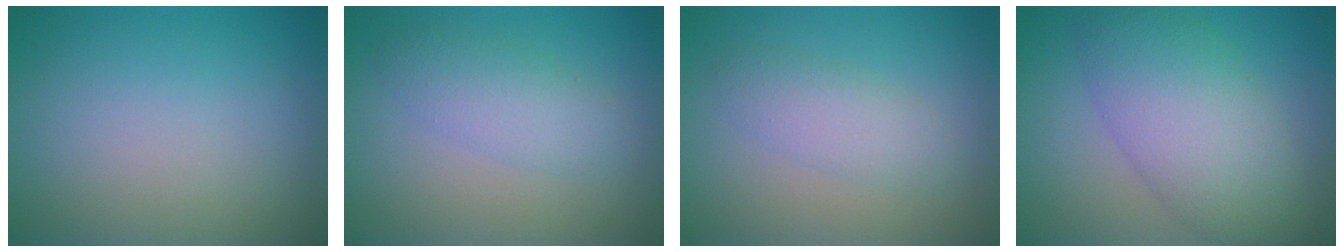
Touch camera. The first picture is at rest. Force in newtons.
{"total": 2.9, "press": 2.9, "slide": 0.1}
{"total": 2.5, "press": 2.5, "slide": 0.1}
{"total": 7.6, "press": 7.6, "slide": 0.2}